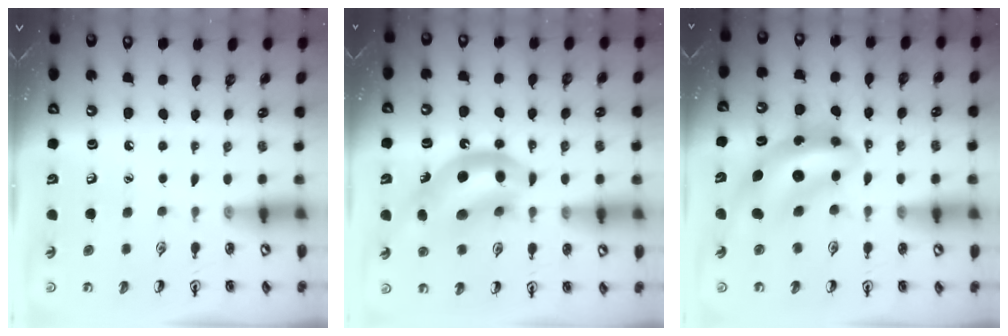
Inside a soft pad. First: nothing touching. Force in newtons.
{"total": 13.1, "press": 12.5, "slide": 4.0}
{"total": 10.0, "press": 9.5, "slide": 2.9}